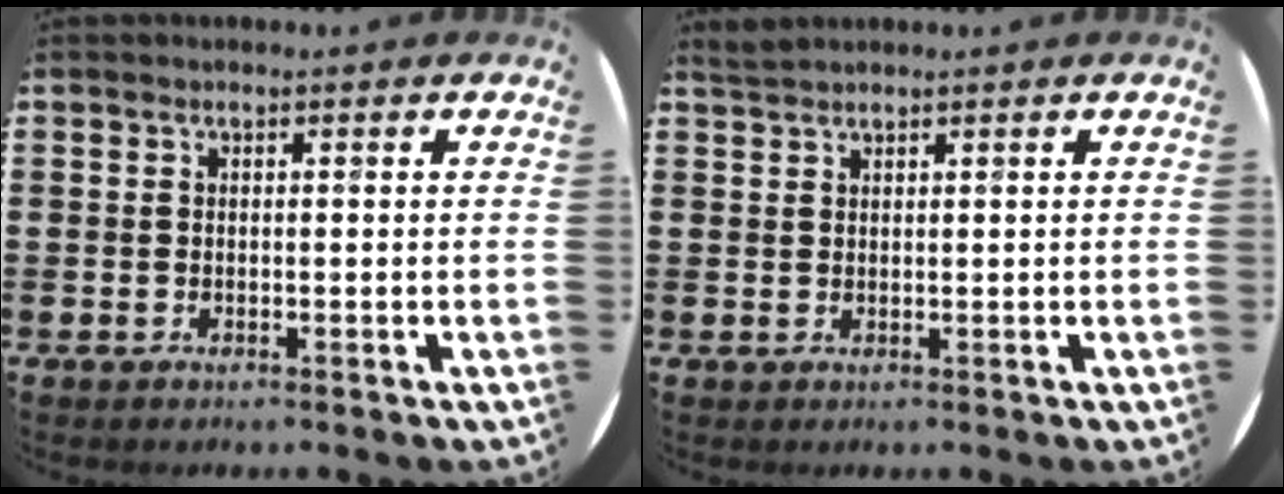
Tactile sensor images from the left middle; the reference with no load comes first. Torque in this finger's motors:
{"motor_torque": [0.10, -0.10, -0.03, -0.01]}